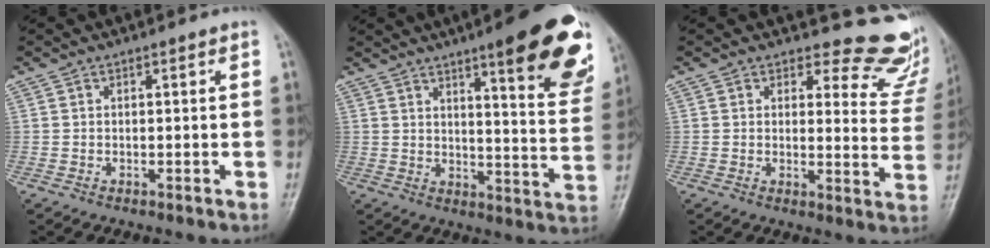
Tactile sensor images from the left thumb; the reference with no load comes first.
{"total": 19.9, "force": [11.4, 4.0, 15.8], "torque": [-0.170, -0.056, 0.145]}
{"total": 12.3, "force": [11.5, 4.2, 1.2], "torque": [0.037, -0.119, 0.099]}